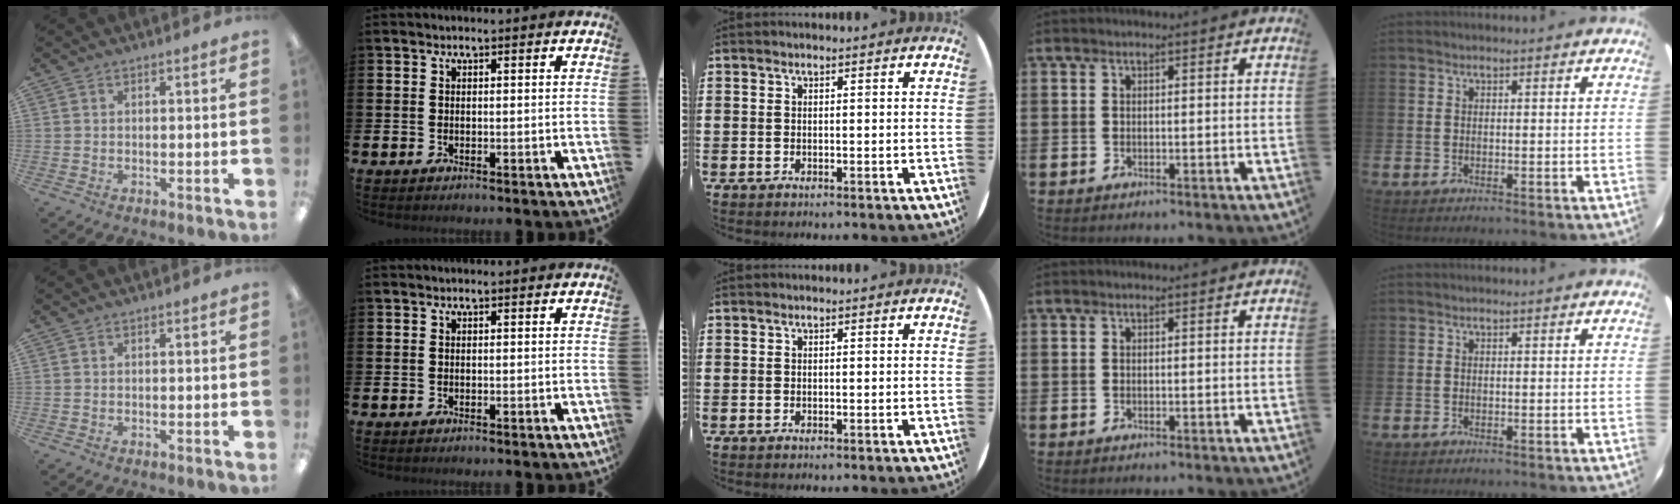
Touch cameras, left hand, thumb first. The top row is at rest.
{}